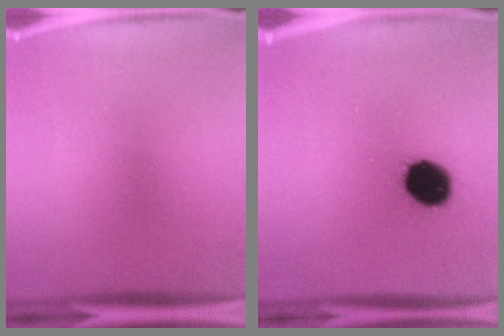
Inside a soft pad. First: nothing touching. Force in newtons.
{"total": 13.0}